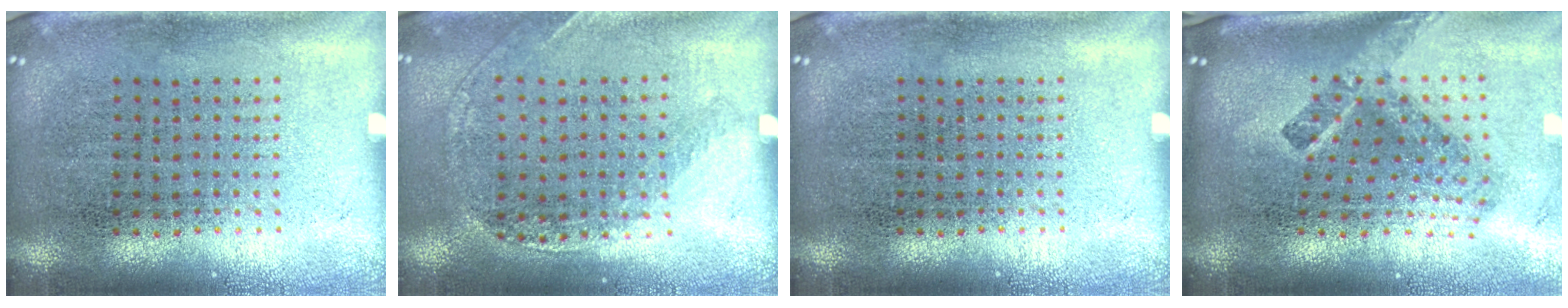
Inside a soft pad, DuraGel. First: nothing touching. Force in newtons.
{"total": 1.2, "press": 1.1, "slide": 0.5}
{"total": 0.0}
{"total": 2.6, "press": 1.6, "slide": 2.1}